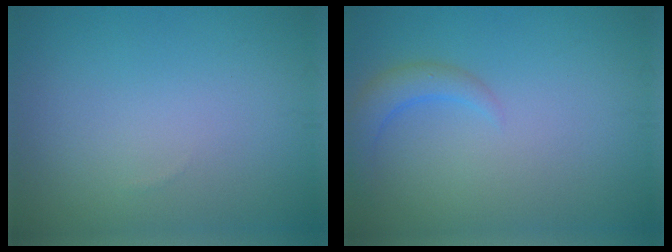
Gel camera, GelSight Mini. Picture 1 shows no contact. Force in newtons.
{"total": 2.3, "press": 2.3, "slide": 0.3}